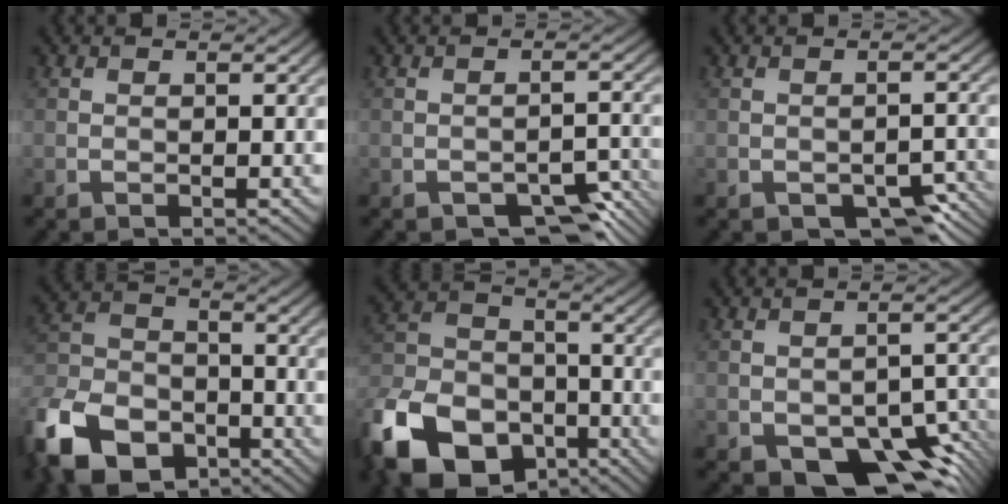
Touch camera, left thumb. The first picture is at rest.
{"total": 4.7, "force": [-3.3, 1.9, 2.8], "torque": [-0.032, 0.002, -0.042]}
{"total": 4.8, "force": [-2.9, 2.2, 3.1], "torque": [-0.036, -0.002, -0.033]}
{"total": 13.8, "force": [-8.7, 8.3, 6.8], "torque": [-0.179, -0.036, -0.177]}
{"total": 16.4, "force": [-9.4, 10.7, 8.2], "torque": [-0.215, -0.037, -0.184]}
{"total": 11.0, "force": [-6.4, 5.6, 7.0], "torque": [-0.102, -0.010, -0.092]}